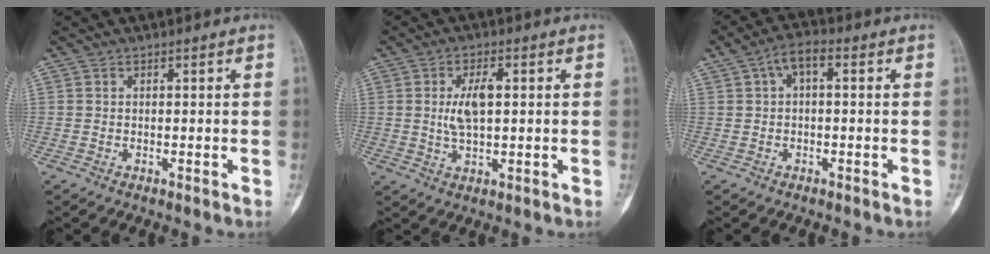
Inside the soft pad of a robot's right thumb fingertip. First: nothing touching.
{"total": 5.9, "force": [0.8, 2.6, 5.2], "torque": [-0.097, 0.001, 0.014]}
{"total": 4.7, "force": [0.9, 2.3, 4.0], "torque": [-0.070, 0.022, 0.010]}